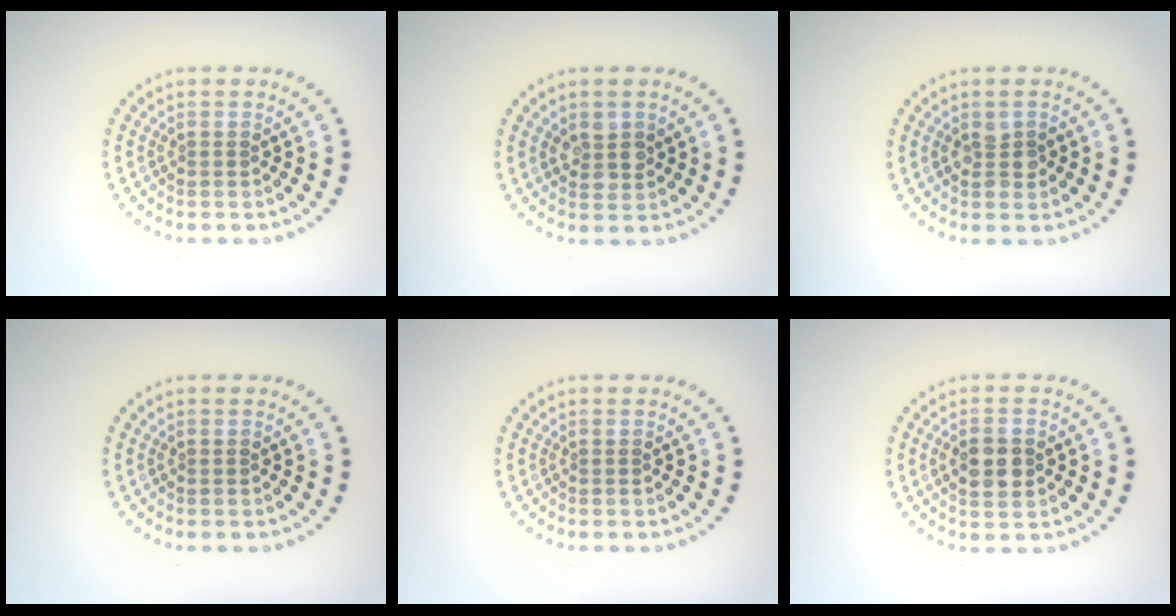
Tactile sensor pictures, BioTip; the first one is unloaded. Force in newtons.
{"total": 2.2, "press": 2.1, "slide": 0.7}
{"total": 2.0, "press": 1.9, "slide": 0.2}
{"total": 0.0}
{"total": 0.0}
{"total": 3.1, "press": 3.1, "slide": 0.1}